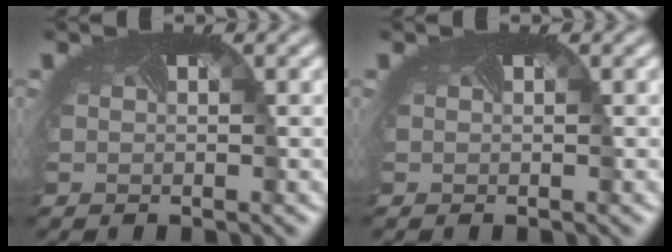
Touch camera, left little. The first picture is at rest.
{"total": 0.0}